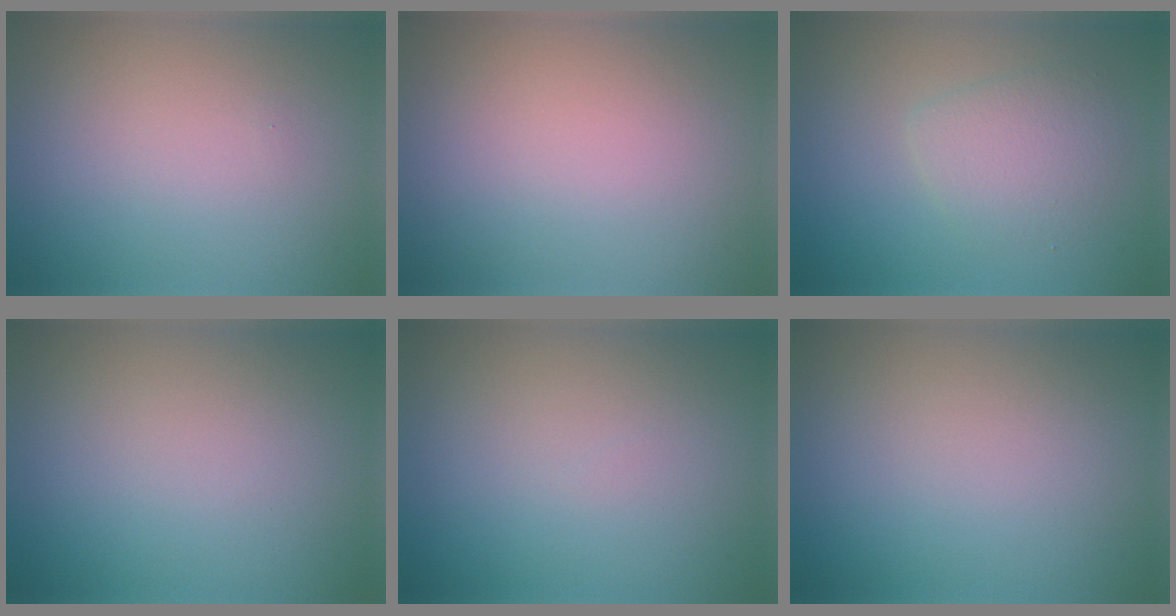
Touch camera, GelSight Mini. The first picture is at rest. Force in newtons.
{"total": 0.5, "press": 0.5, "slide": 0.0}
{"total": 2.8, "press": 2.8, "slide": 0.1}
{"total": 0.0}
{"total": 0.0}
{"total": 0.0}